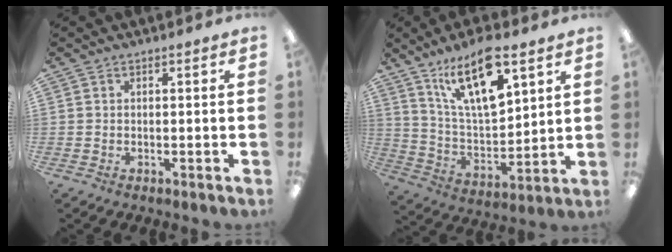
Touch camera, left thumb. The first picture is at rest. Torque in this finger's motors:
{"motor_torque": [-0.03, 0.09, 1.48, -1.10, 0.10]}